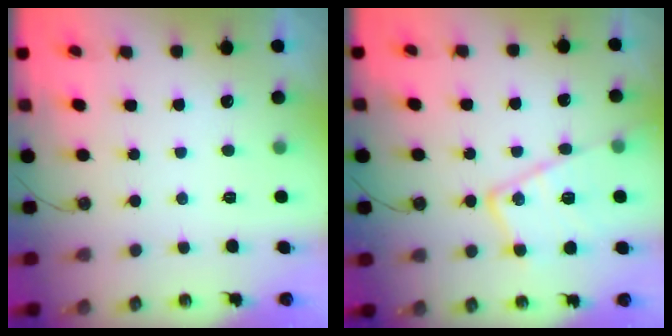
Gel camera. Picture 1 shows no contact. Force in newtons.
{"total": 18.0, "press": 17.9, "slide": 1.7}